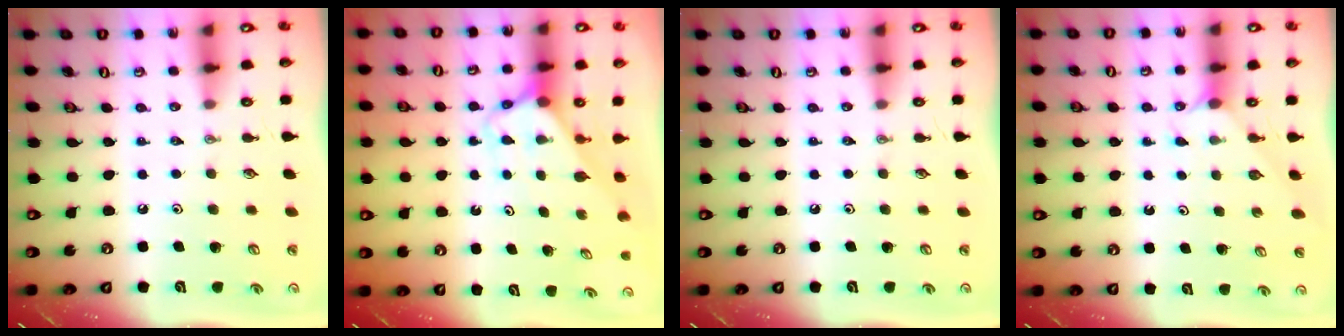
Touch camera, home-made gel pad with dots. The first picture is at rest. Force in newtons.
{"total": 2.9, "press": 2.9, "slide": 0.2}
{"total": 0.0}
{"total": 3.1, "press": 3.1, "slide": 0.3}